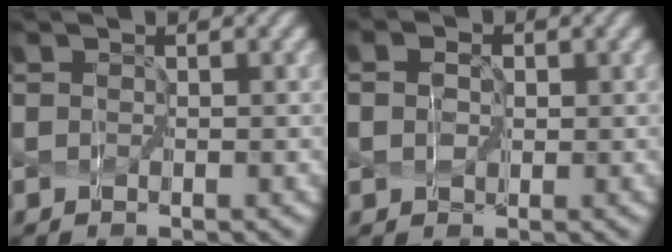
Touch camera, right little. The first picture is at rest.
{"total": 1.7, "force": [0.2, 1.4, 1.0], "torque": [-0.022, 0.007, 0.000]}